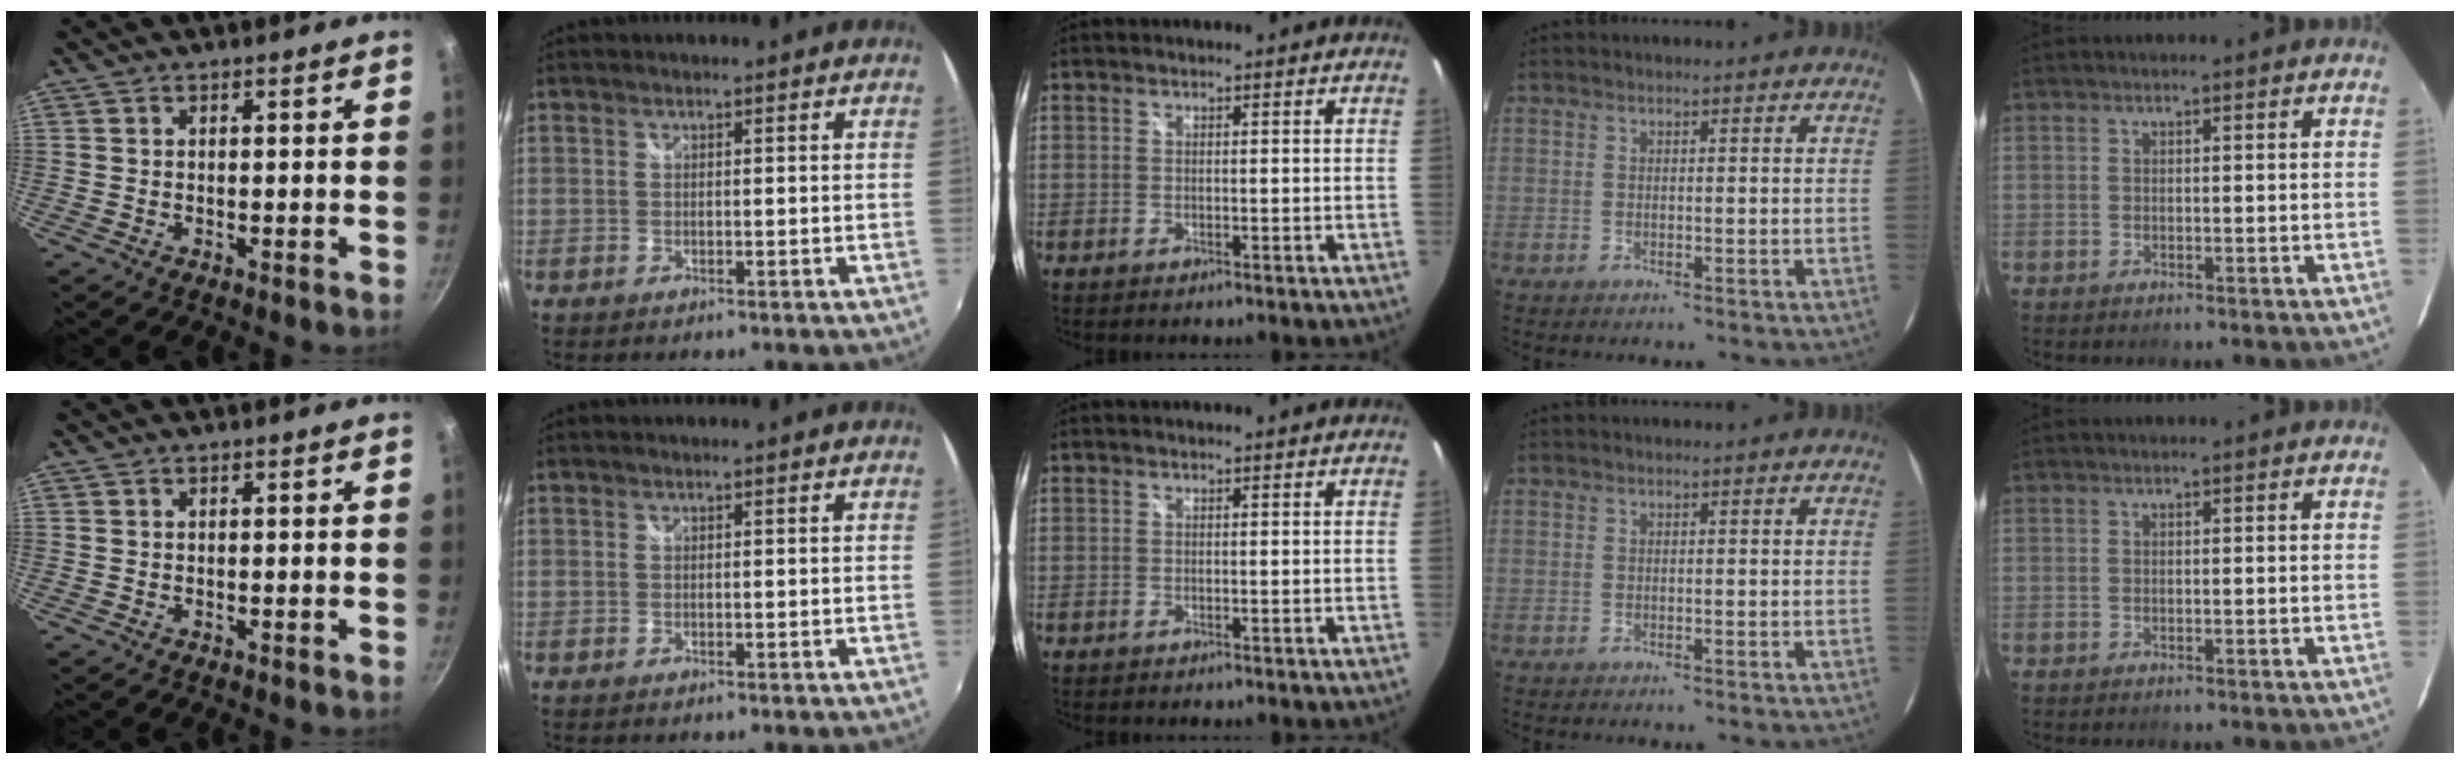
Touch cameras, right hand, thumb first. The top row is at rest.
{}